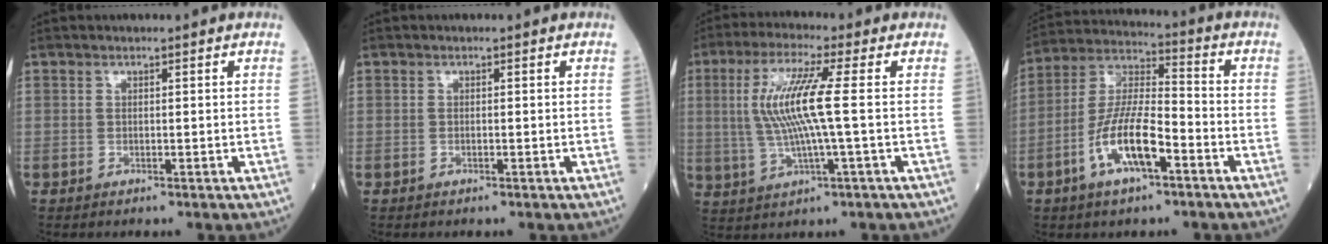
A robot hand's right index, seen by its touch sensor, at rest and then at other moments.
{"total": 0.0}
{"total": 9.9, "force": [0.9, 0.0, 9.8], "torque": [-0.210, 0.006, 0.017]}
{"total": 11.8, "force": [-4.9, 3.1, 10.2], "torque": [-0.210, 0.004, -0.094]}